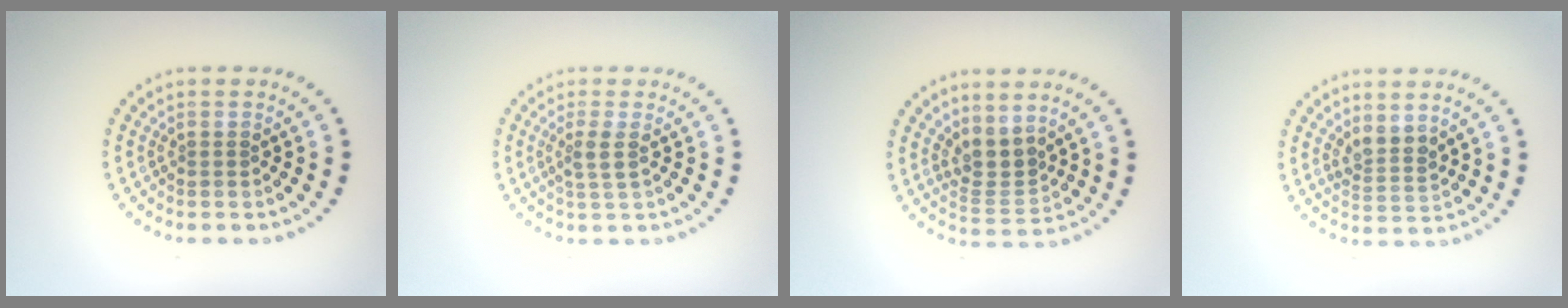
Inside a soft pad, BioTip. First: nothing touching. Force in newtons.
{"total": 1.6, "press": 1.4, "slide": 0.9}
{"total": 2.8, "press": 2.1, "slide": 1.8}
{"total": 2.2, "press": 1.9, "slide": 1.2}